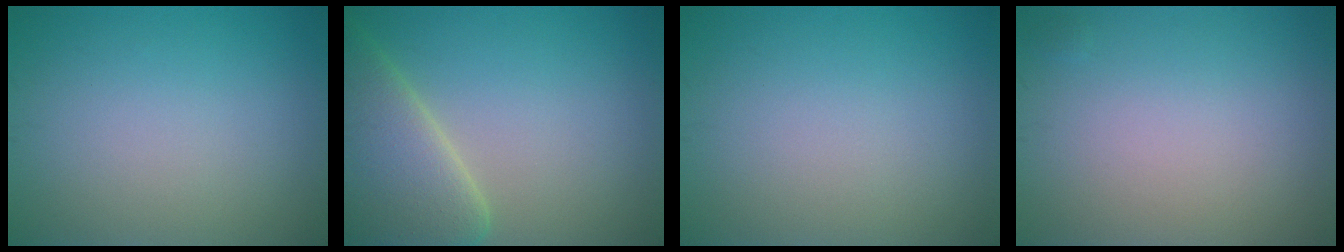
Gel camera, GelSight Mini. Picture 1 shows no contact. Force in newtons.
{"total": 8.0, "press": 8.0, "slide": 0.7}
{"total": 0.0}
{"total": 0.0}